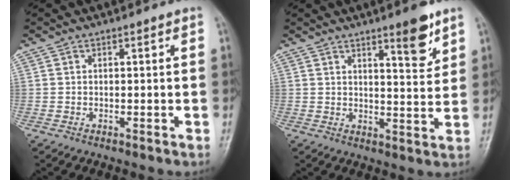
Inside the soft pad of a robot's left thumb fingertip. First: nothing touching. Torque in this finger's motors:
{"motor_torque": [0.12, 0.17, 0.30, 0.12, 0.13]}